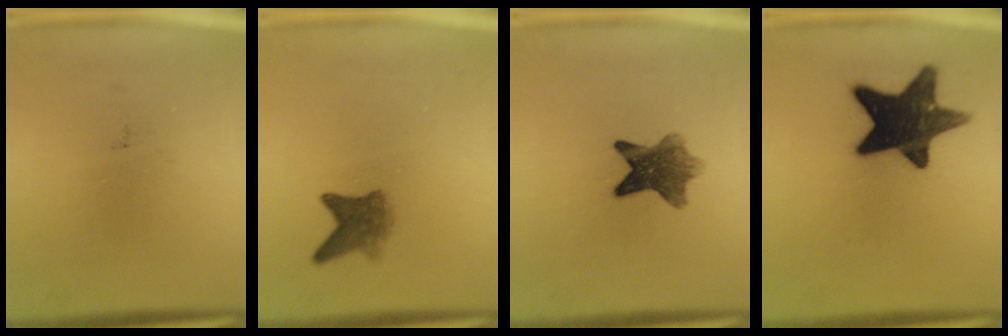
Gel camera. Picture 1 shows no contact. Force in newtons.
{"total": 3.7}
{"total": 7.9}
{"total": 15.2}